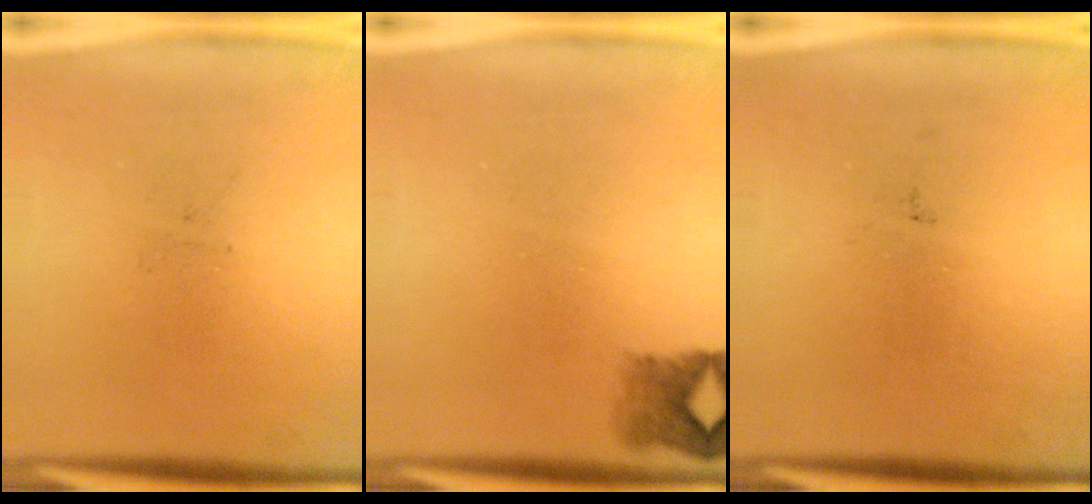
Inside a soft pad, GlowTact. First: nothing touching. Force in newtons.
{"total": 2.3}
{"total": 0.0}